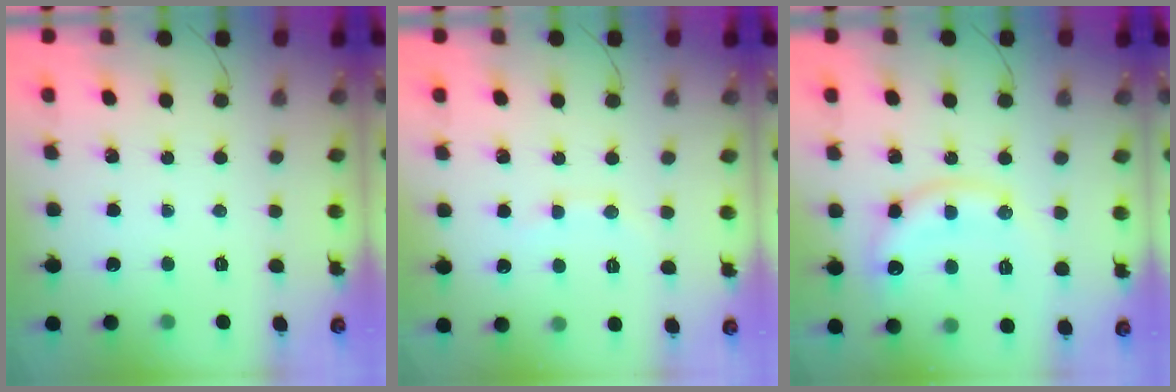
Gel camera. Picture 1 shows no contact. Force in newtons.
{"total": 5.9, "press": 5.8, "slide": 1.2}
{"total": 14.7, "press": 14.7, "slide": 1.0}